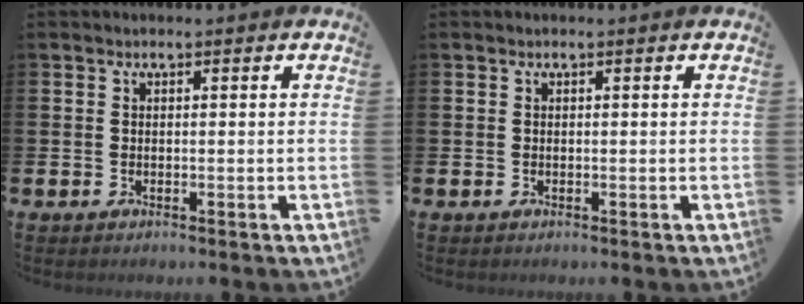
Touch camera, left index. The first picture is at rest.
{"total": 0.0}